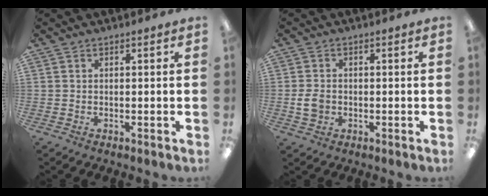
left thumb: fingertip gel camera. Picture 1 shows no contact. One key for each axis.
{"total": 4.1, "fx": -0.5, "fy": 3.3, "fz": 2.4, "tx": -0.048, "ty": 0.005, "tz": -0.009}